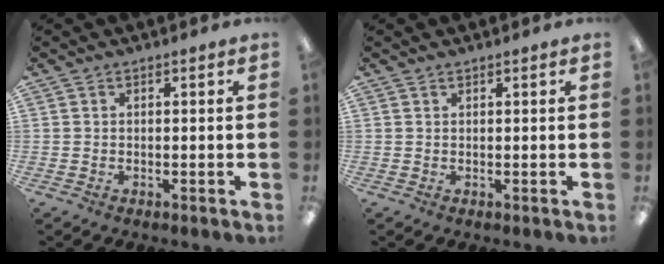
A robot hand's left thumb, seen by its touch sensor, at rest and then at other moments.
{"total": 0.5, "force": [0.5, 0.1, 0.1], "torque": [-0.003, 0.001, 0.009]}